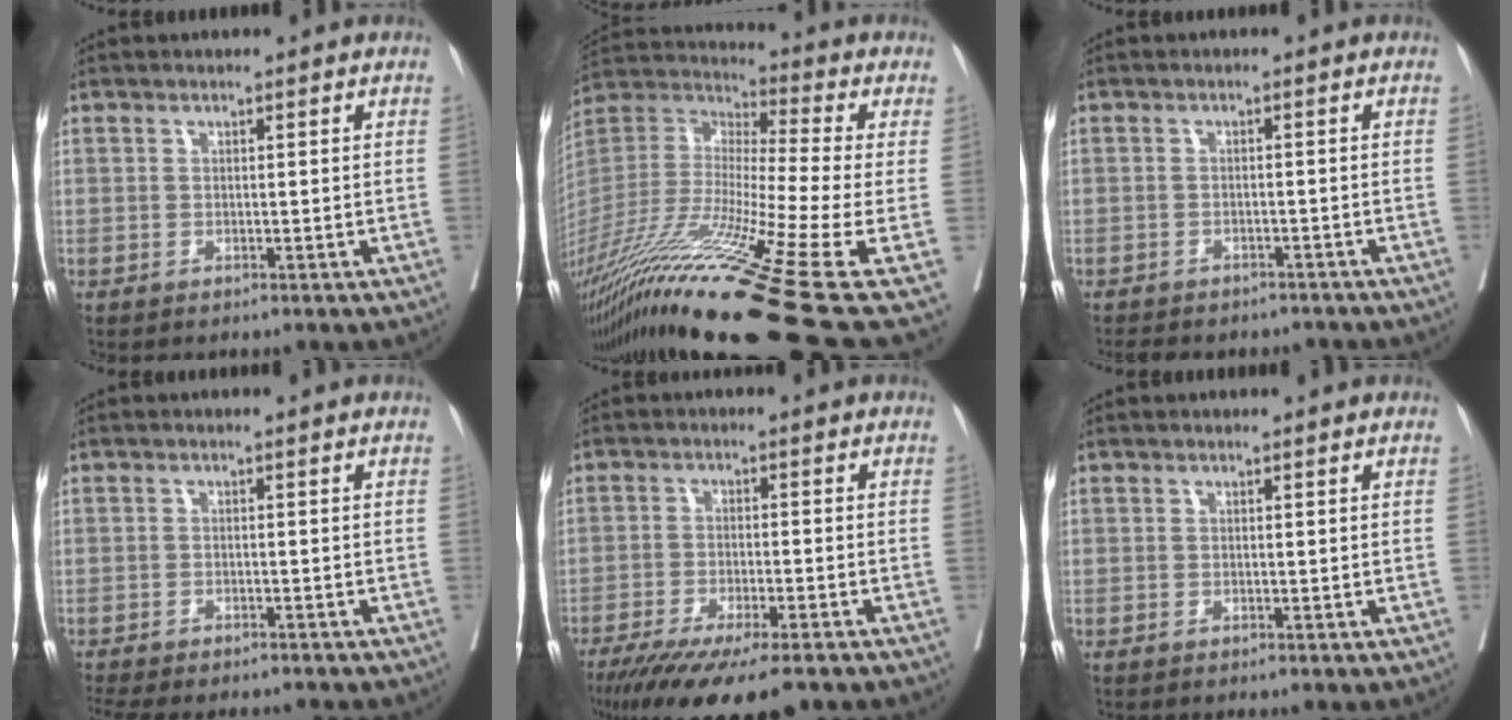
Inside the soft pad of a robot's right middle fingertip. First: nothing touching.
{"total": 26.4, "force": [-15.6, -0.8, 21.2], "torque": [-0.412, -0.051, -0.292]}
{"total": 9.6, "force": [-8.6, 3.2, 3.0], "torque": [-0.058, 0.003, -0.106]}
{"total": 12.2, "force": [-11.1, 2.2, 4.6], "torque": [-0.093, -0.008, -0.146]}
{"total": 15.5, "force": [-12.0, 2.3, 9.6], "torque": [-0.138, -0.033, -0.185]}
{"total": 0.0}